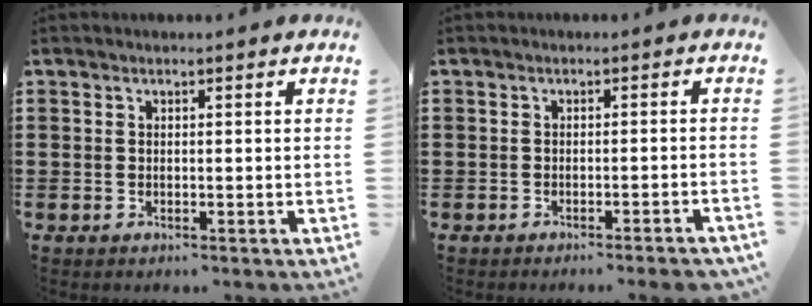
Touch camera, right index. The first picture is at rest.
{"total": 1.7, "force": [-1.4, -0.3, 0.9], "torque": [-0.016, 0.000, -0.028]}